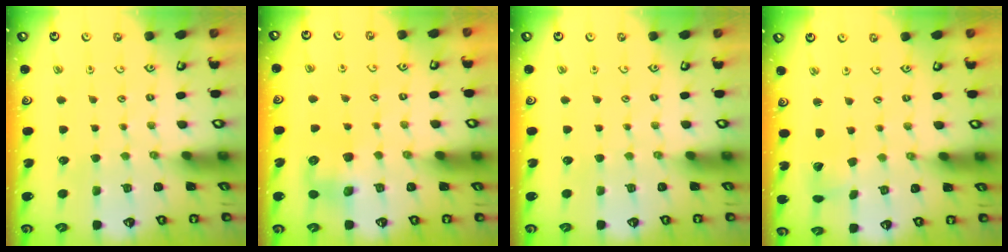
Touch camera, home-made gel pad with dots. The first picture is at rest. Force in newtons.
{"total": 8.1, "press": 8.1, "slide": 0.4}
{"total": 0.0}
{"total": 2.8, "press": 2.8, "slide": 0.3}